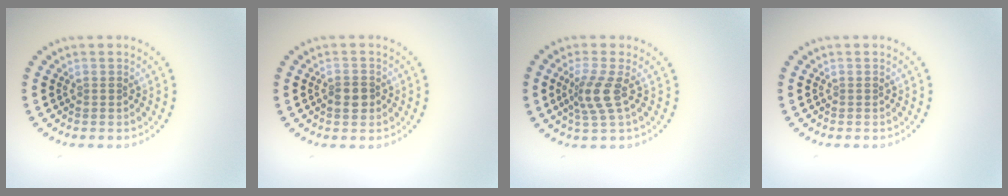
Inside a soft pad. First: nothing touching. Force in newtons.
{"total": 1.8, "press": 1.7, "slide": 0.6}
{"total": 2.9, "press": 2.1, "slide": 2.0}
{"total": 0.0}